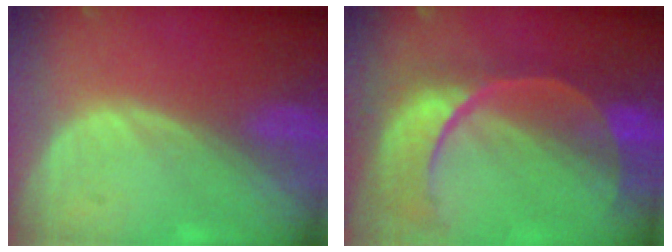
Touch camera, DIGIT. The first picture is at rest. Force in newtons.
{"total": 12.0, "press": 9.7, "slide": 7.0}